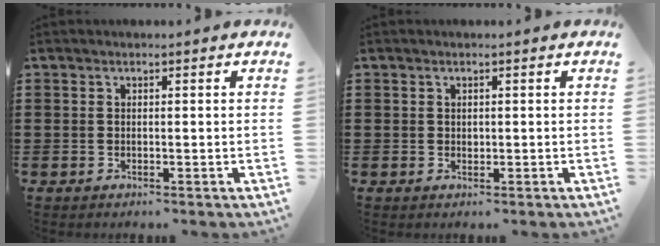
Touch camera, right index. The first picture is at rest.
{"total": 0.5, "force": [0.2, 0.4, 0.2], "torque": [-0.006, 0.002, 0.004]}